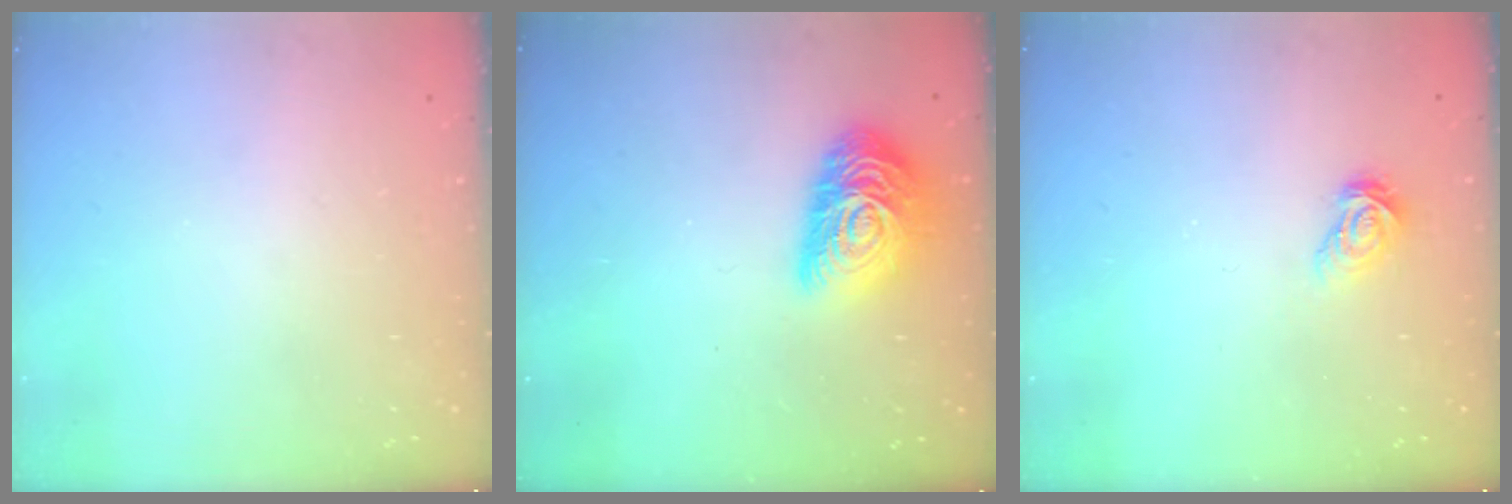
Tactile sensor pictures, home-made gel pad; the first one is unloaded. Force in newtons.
{"total": 15.8, "press": 15.7, "slide": 0.9}
{"total": 5.5, "press": 5.5, "slide": 0.0}